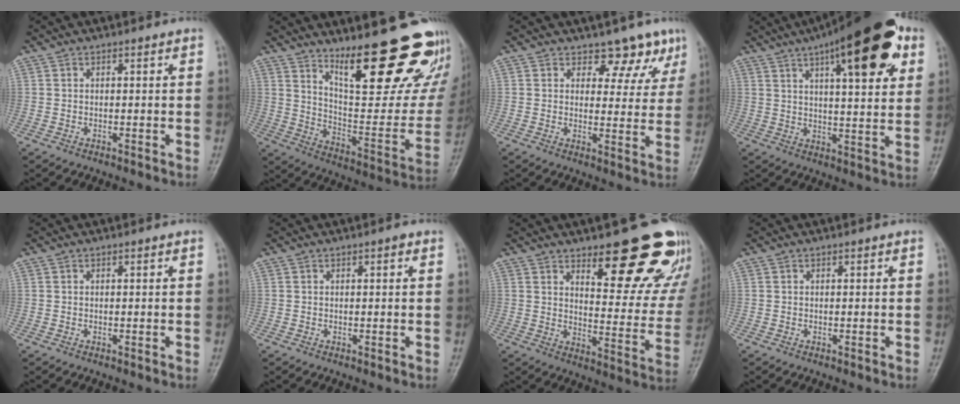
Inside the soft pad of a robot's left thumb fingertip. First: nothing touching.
{"total": 26.6, "force": [18.1, 7.7, 17.9], "torque": [-0.200, -0.124, 0.264]}
{"total": 6.8, "force": [5.2, 4.0, 1.6], "torque": [0.017, -0.035, 0.053]}
{"total": 21.4, "force": [10.4, 6.6, 17.5], "torque": [-0.233, -0.012, 0.146]}
{"total": 0.0}
{"total": 0.7, "force": [0.3, 0.2, 0.6], "torque": [-0.009, 0.001, 0.001]}
{"total": 19.9, "force": [13.5, 6.6, 13.0], "torque": [-0.113, -0.091, 0.179]}
{"total": 0.0}